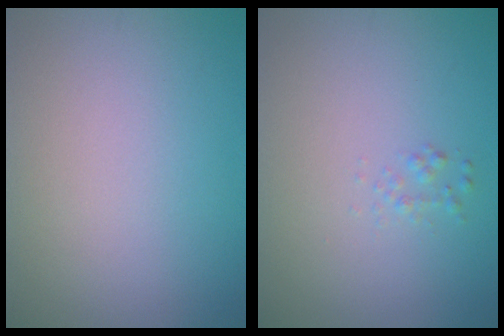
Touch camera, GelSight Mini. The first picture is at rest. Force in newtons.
{"total": 0.7, "press": 0.7, "slide": 0.0}